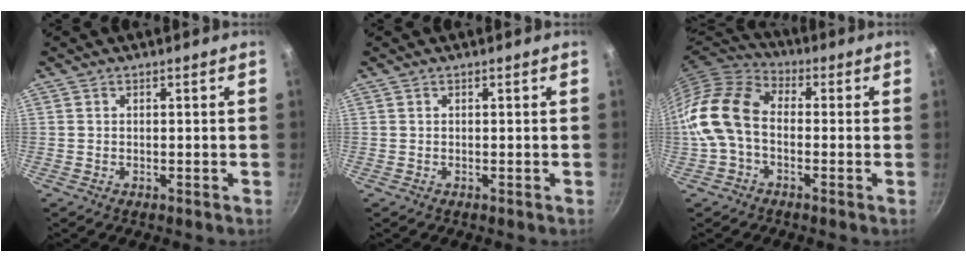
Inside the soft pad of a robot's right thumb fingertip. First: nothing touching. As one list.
[{"total": 0.0}, {"total": 13.1, "force": [-1.8, 8.9, 9.4], "torque": [-0.166, 0.038, -0.057]}]